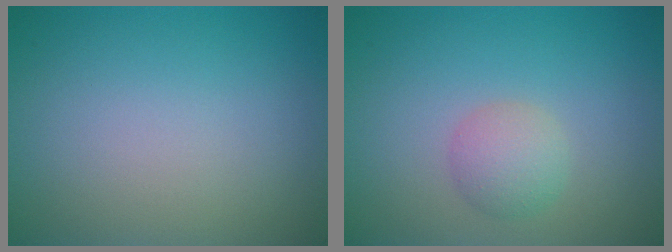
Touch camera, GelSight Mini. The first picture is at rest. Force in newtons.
{"total": 2.3, "press": 2.3, "slide": 0.0}